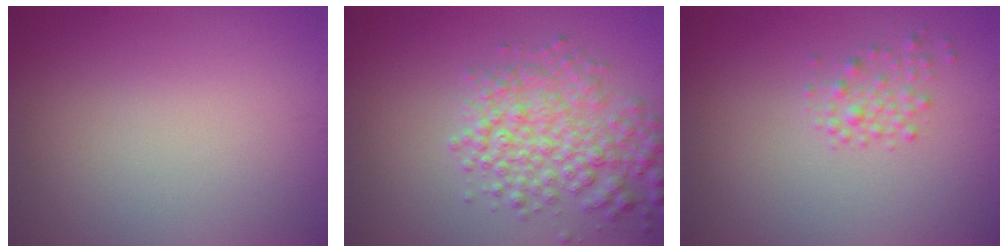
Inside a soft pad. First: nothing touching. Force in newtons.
{"total": 5.4, "press": 5.4, "slide": 0.2}
{"total": 1.7, "press": 1.7, "slide": 0.1}